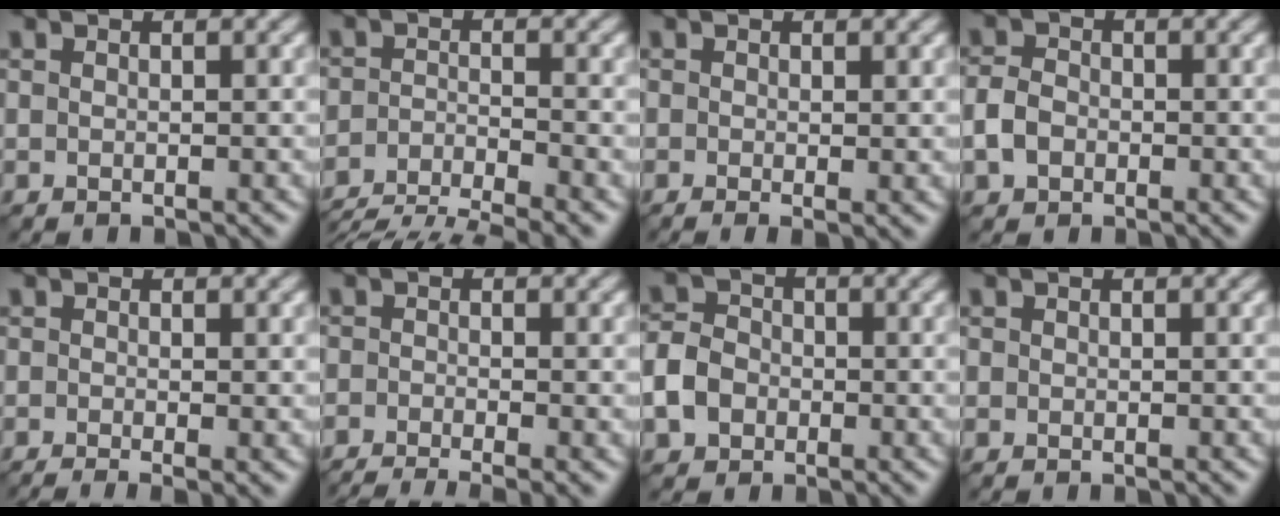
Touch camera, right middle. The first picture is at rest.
{"total": 5.3, "force": [-4.7, 1.0, 2.4], "torque": [-0.043, -0.013, -0.088]}
{"total": 1.2, "force": [-0.1, 0.2, 1.2], "torque": [-0.018, -0.007, -0.004]}
{"total": 2.5, "force": [-0.8, 2.0, 1.4], "torque": [-0.028, 0.002, -0.021]}
{"total": 2.5, "force": [-1.0, 0.6, 2.2], "torque": [-0.032, -0.009, -0.018]}
{"total": 4.1, "force": [-2.9, 0.8, 2.8], "torque": [-0.041, -0.012, -0.054]}
{"total": 3.9, "force": [-1.3, 3.2, 1.9], "torque": [-0.042, 0.004, -0.033]}
{"total": 0.0}